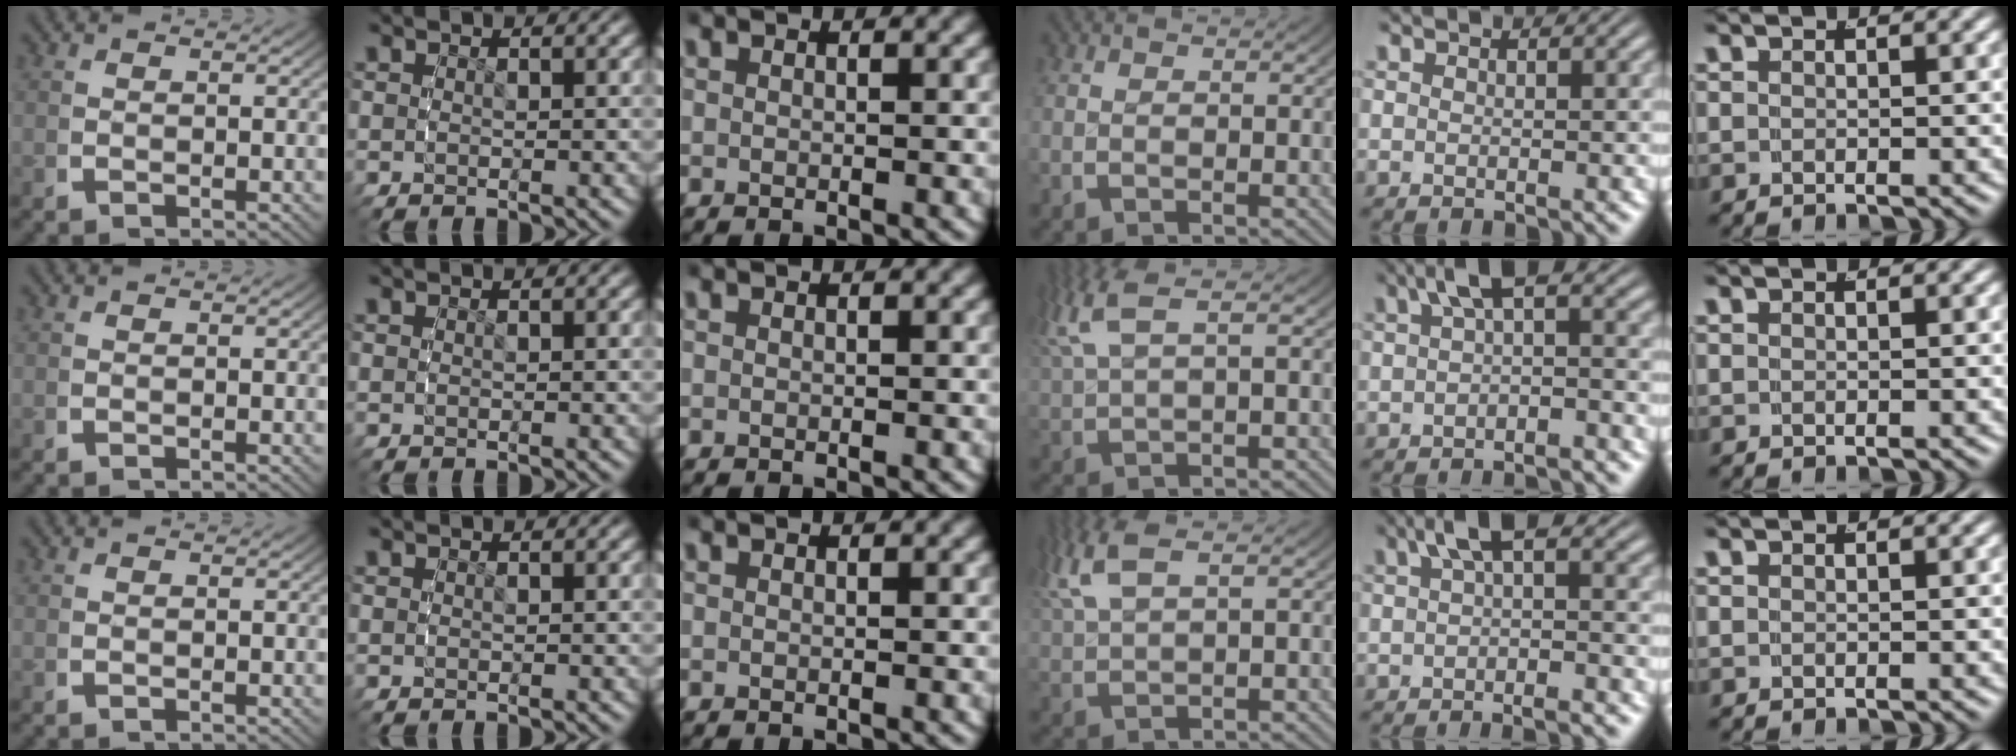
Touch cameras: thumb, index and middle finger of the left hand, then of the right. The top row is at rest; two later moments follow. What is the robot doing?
{"motion": "grasp_and_lifting", "object": "camera"}